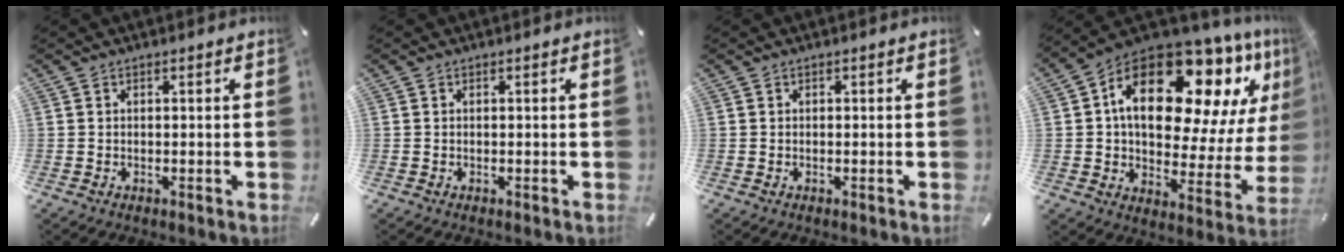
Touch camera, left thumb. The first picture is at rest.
{"total": 0.0}
{"total": 0.0}
{"total": 23.4, "force": [11.0, 12.8, 16.2], "torque": [-0.251, -0.065, 0.185]}